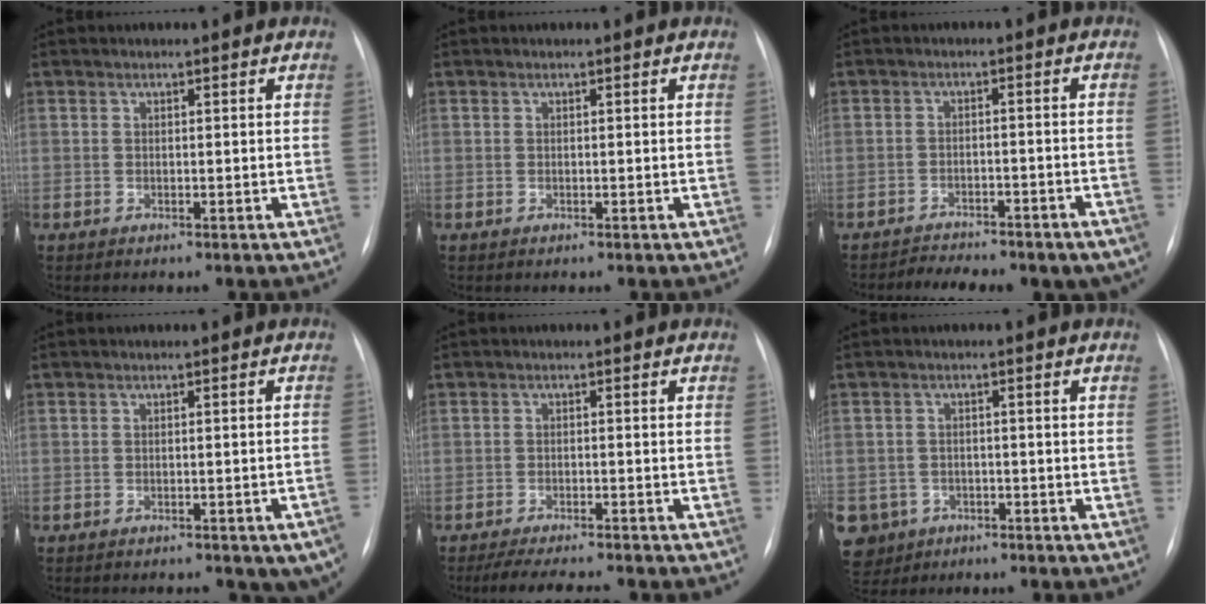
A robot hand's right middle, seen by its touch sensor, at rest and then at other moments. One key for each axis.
{"total": 0.0}
{"total": 11.5, "fx": -9.5, "fy": 3.6, "fz": 5.4, "tx": -0.071, "ty": 0.010, "tz": -0.119}
{"total": 9.9, "fx": -7.6, "fy": 3.1, "fz": 5.6, "tx": -0.066, "ty": -0.002, "tz": -0.081}
{"total": 9.1, "fx": -8.3, "fy": 1.3, "fz": 3.6, "tx": -0.058, "ty": -0.011, "tz": -0.121}
{"total": 10.1, "fx": -4.8, "fy": 8.6, "fz": 2.1, "tx": -0.082, "ty": 0.002, "tz": -0.068}